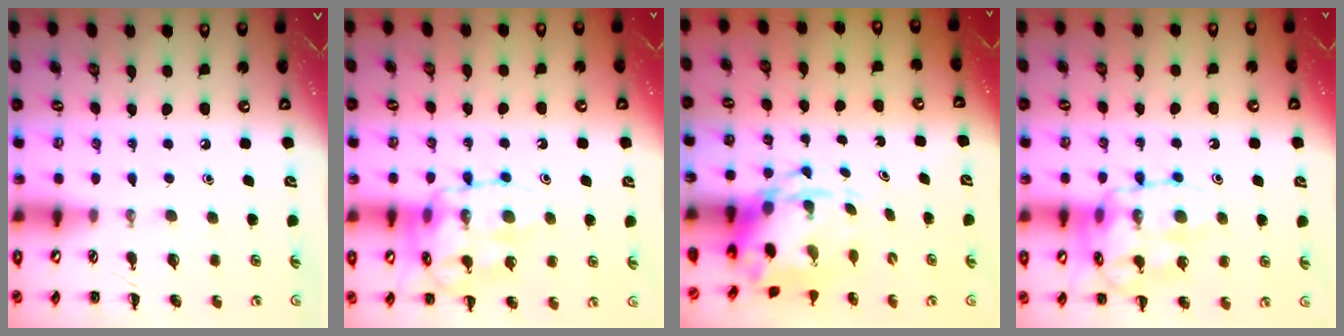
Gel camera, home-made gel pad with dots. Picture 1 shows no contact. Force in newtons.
{"total": 14.2, "press": 14.1, "slide": 1.1}
{"total": 3.7, "press": 3.6, "slide": 0.9}
{"total": 14.2, "press": 14.1, "slide": 1.1}